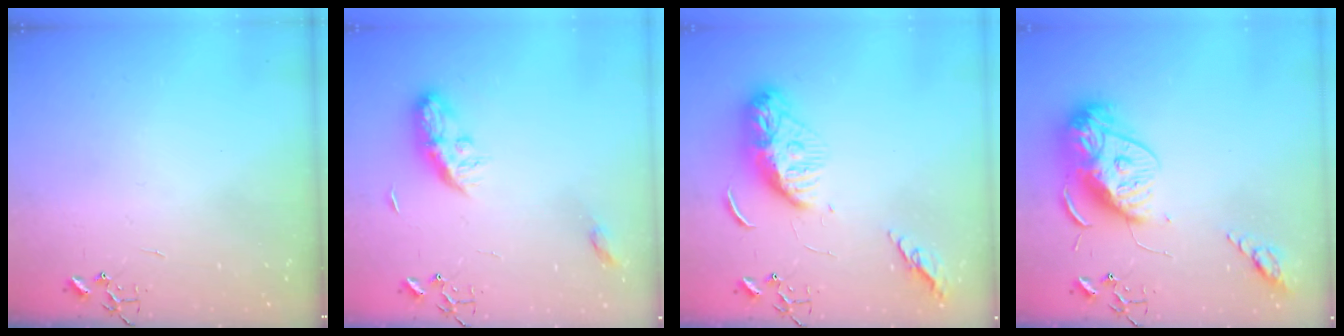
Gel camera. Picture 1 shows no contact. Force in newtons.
{"total": 8.9, "press": 8.9, "slide": 0.2}
{"total": 12.9, "press": 12.8, "slide": 1.1}
{"total": 15.7, "press": 15.6, "slide": 1.7}